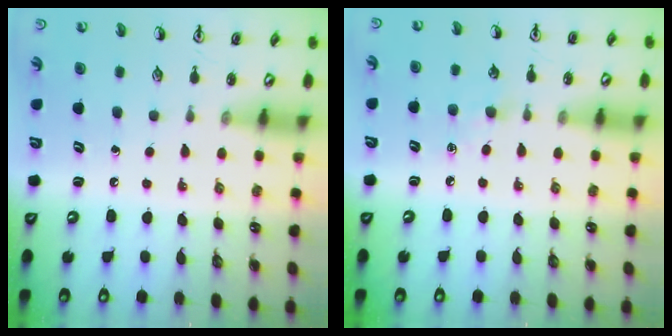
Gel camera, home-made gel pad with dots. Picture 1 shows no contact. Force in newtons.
{"total": 5.2, "press": 5.1, "slide": 0.8}